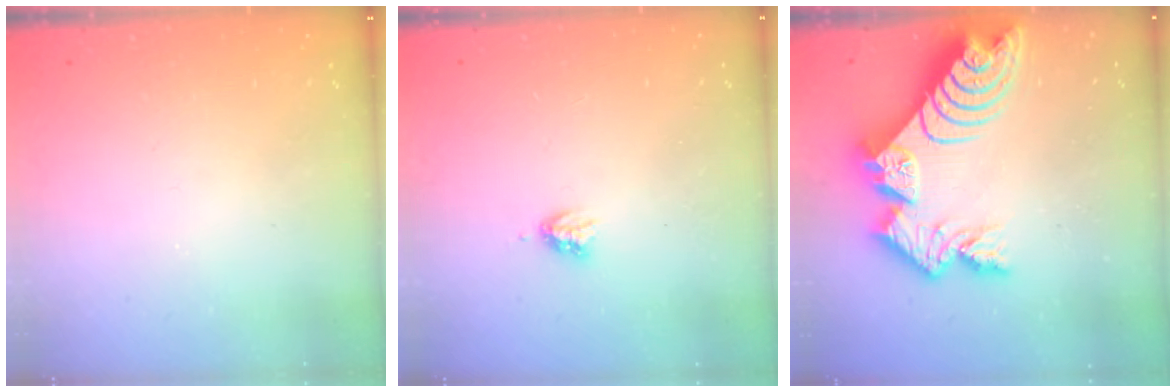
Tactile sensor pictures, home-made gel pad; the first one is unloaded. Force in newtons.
{"total": 2.9, "press": 2.9, "slide": 0.5}
{"total": 17.0, "press": 16.9, "slide": 1.6}